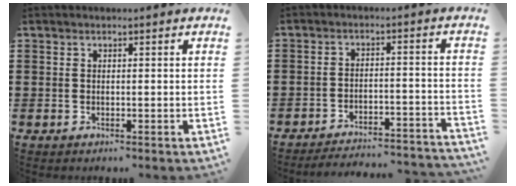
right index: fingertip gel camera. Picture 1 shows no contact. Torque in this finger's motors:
{"motor_torque": [1.09, 1.05, 0.35, 0.01]}